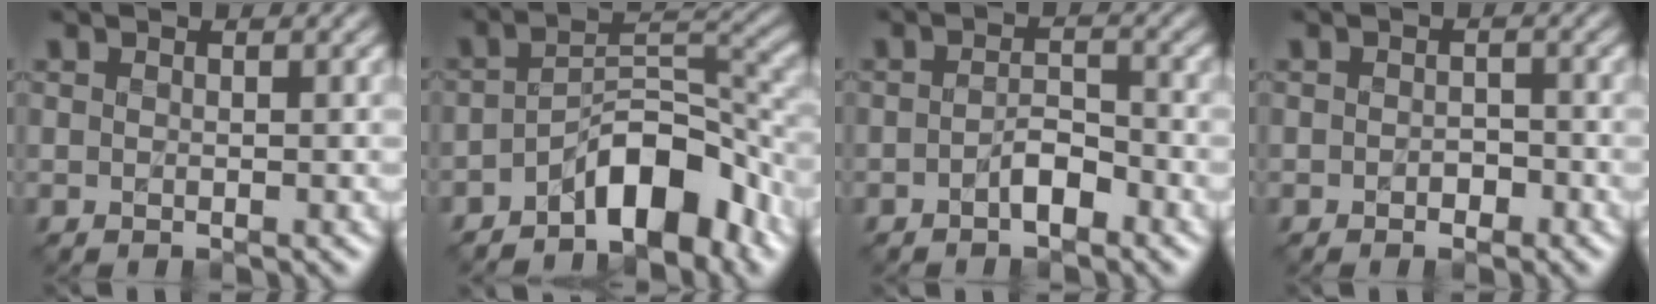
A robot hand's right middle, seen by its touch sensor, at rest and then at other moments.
{"total": 6.6, "force": [-4.1, 2.6, 4.5], "torque": [-0.061, 0.011, -0.077]}
{"total": 2.0, "force": [-1.1, 0.8, 1.4], "torque": [-0.025, 0.007, -0.024]}
{"total": 1.1, "force": [-0.5, 0.8, 0.6], "torque": [-0.009, 0.001, -0.010]}